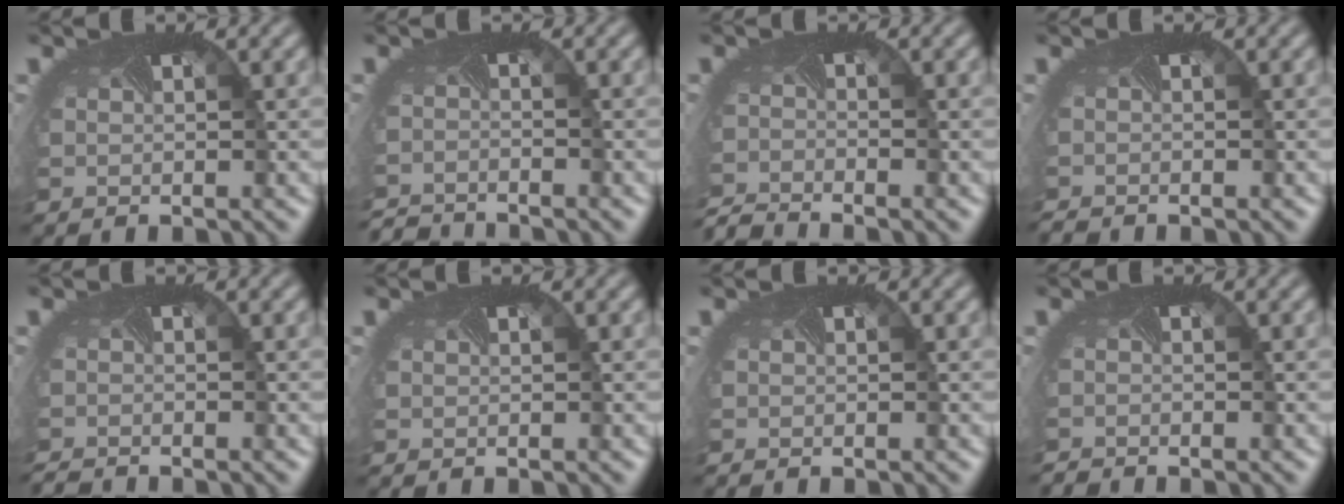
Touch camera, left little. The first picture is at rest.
{"total": 3.1, "force": [-3.1, -0.2, -0.3], "torque": [-0.006, -0.022, -0.061]}
{"total": 3.2, "force": [-3.2, -0.2, 0.1], "torque": [-0.011, -0.025, -0.070]}
{"total": 1.1, "force": [-1.1, -0.3, -0.3], "torque": [-0.006, -0.011, -0.023]}
{"total": 2.0, "force": [-1.9, -0.4, -0.3], "torque": [-0.006, -0.017, -0.038]}
{"total": 0.0}
{"total": 0.6, "force": [-0.4, -0.3, -0.1], "torque": [0.001, -0.005, -0.007]}
{"total": 1.6, "force": [-1.4, -0.5, -0.5], "torque": [-0.001, -0.014, -0.029]}